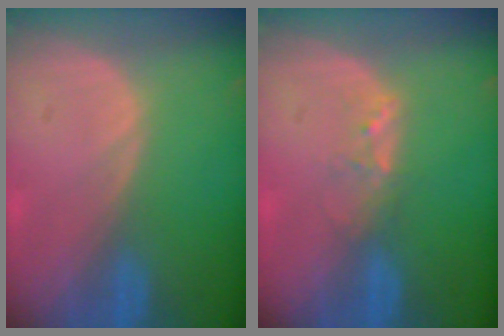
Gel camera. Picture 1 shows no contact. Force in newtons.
{"total": 2.0, "press": 1.9, "slide": 0.4}